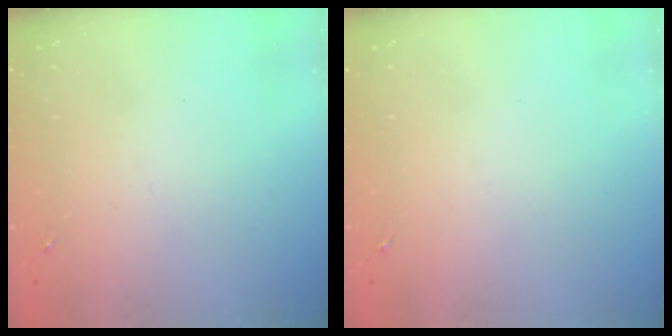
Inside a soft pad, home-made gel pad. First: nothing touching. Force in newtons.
{"total": 0.0}